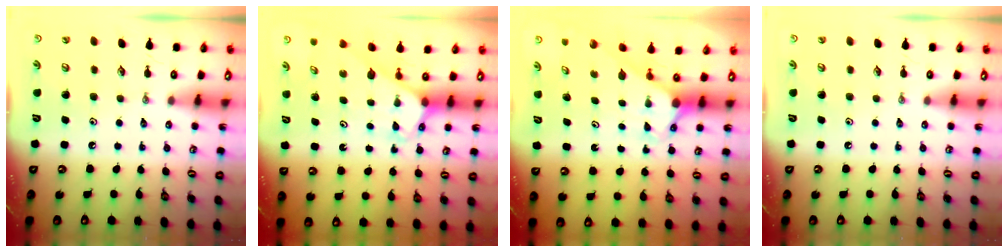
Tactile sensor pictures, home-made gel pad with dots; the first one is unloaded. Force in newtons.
{"total": 3.1, "press": 3.1, "slide": 0.2}
{"total": 3.0, "press": 3.0, "slide": 0.0}
{"total": 0.0}